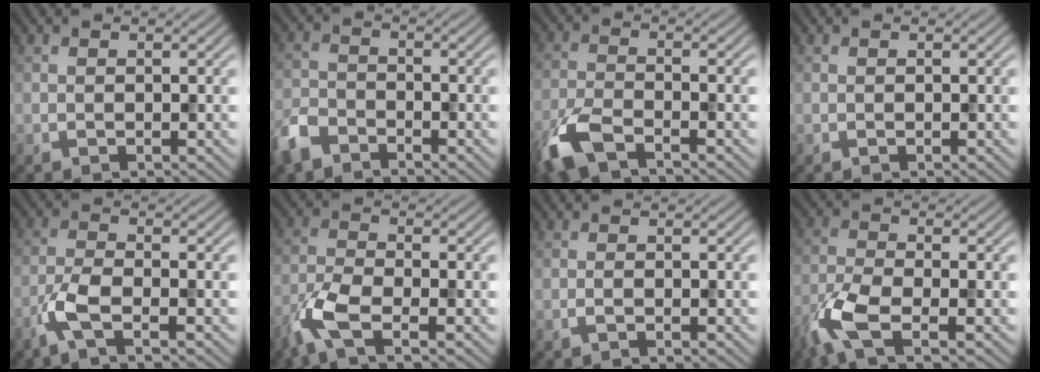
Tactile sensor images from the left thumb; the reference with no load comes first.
{"total": 5.0, "force": [-3.9, 2.4, 2.1], "torque": [-0.048, -0.007, -0.091]}
{"total": 6.9, "force": [-4.6, 2.3, 4.7], "torque": [-0.110, -0.011, -0.104]}
{"total": 0.0}
{"total": 4.4, "force": [-2.4, 1.0, 3.6], "torque": [-0.082, -0.001, -0.059]}
{"total": 6.1, "force": [-3.5, 1.9, 4.7], "torque": [-0.112, -0.009, -0.085]}
{"total": 0.8, "force": [-0.4, 0.1, 0.7], "torque": [-0.013, 0.001, -0.008]}
{"total": 7.0, "force": [-3.8, 2.3, 5.4], "torque": [-0.128, -0.010, -0.093]}